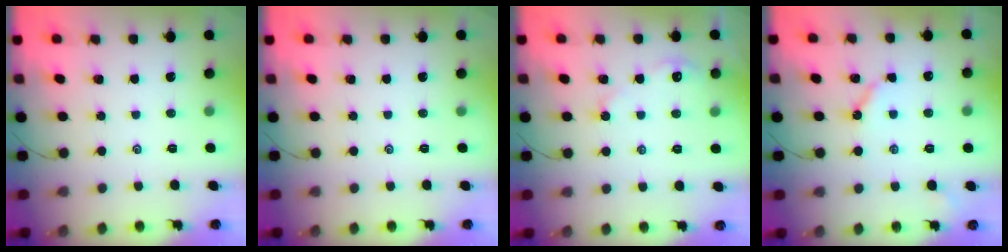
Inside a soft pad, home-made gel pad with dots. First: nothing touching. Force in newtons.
{"total": 0.0}
{"total": 2.8, "press": 2.8, "slide": 0.4}
{"total": 4.4, "press": 4.4, "slide": 0.6}